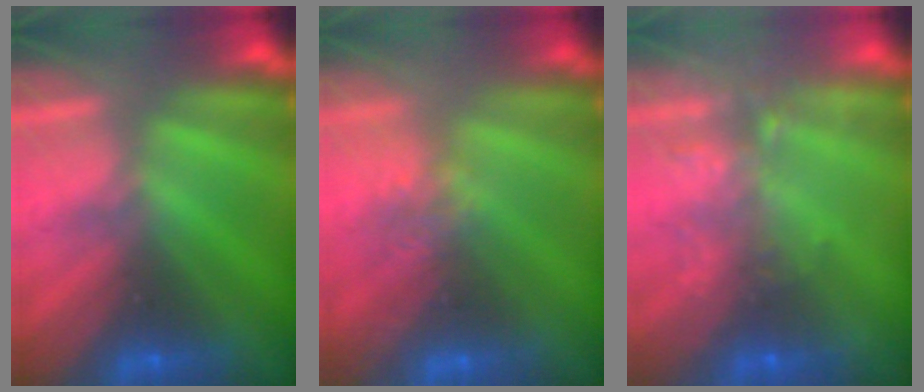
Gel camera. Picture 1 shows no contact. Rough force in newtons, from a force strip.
{"total": 2.8}
{"total": 8.7}